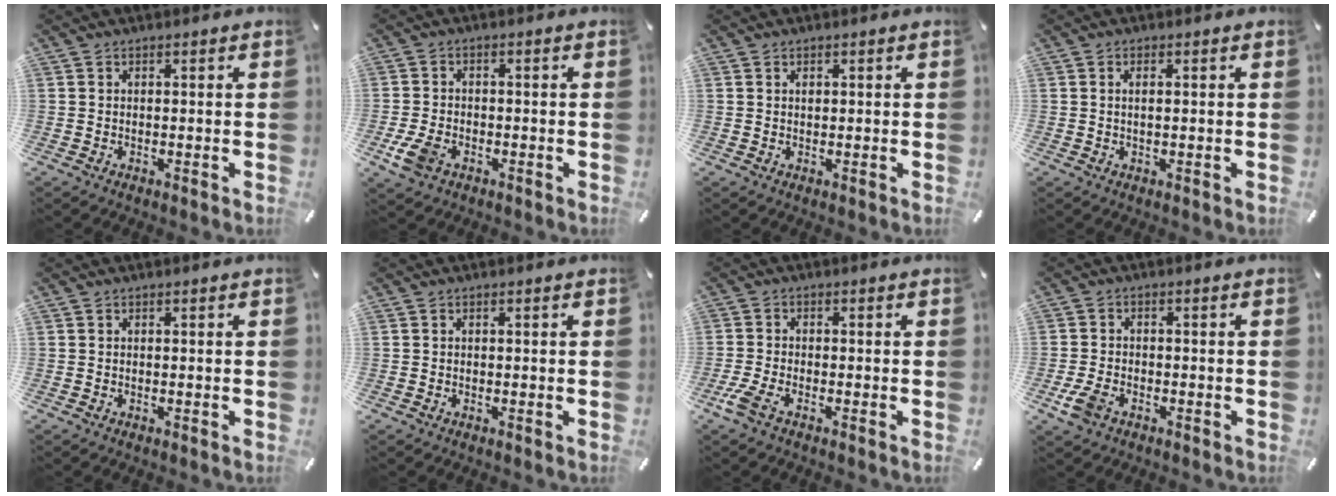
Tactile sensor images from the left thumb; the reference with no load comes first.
{"total": 5.3, "force": [-2.2, 3.5, 3.3], "torque": [-0.086, 0.001, -0.045]}
{"total": 0.7, "force": [0.2, 0.5, 0.4], "torque": [-0.009, -0.001, 0.005]}
{"total": 1.5, "force": [0.2, 0.4, 1.4], "torque": [-0.027, -0.001, 0.002]}
{"total": 0.0}
{"total": 0.0}
{"total": 3.8, "force": [-2.1, 1.4, 2.9], "torque": [-0.073, -0.004, -0.042]}
{"total": 4.8, "force": [-2.3, 2.9, 3.0], "torque": [-0.081, 0.001, -0.047]}